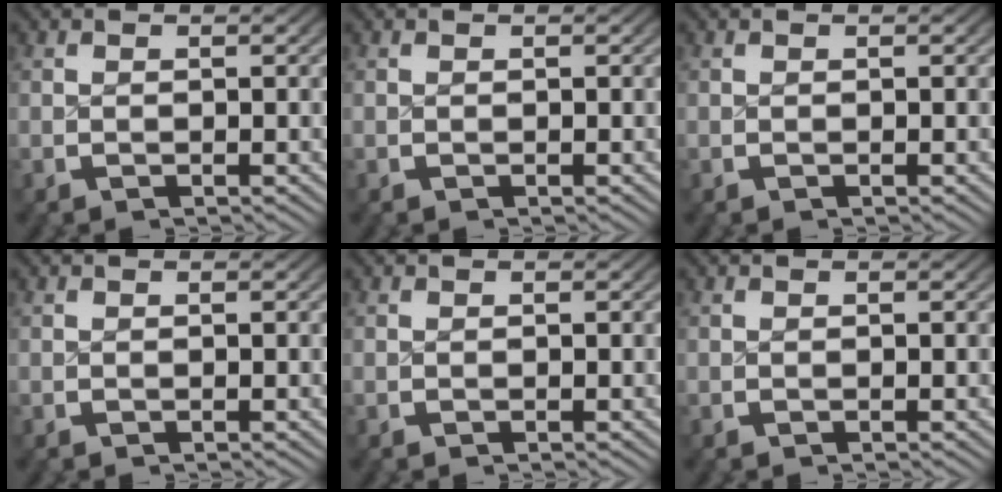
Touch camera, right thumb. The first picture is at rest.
{"total": 0.0}
{"total": 0.0}
{"total": 0.0}
{"total": 0.0}
{"total": 0.0}